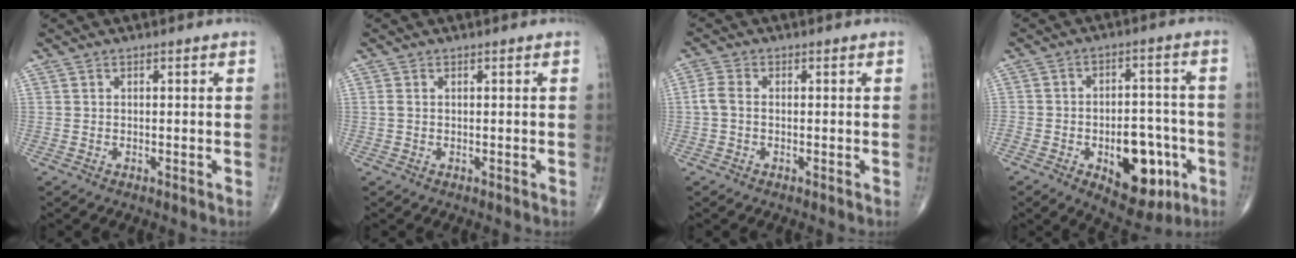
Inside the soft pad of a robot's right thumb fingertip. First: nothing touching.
{"total": 0.7, "force": [0.1, 0.3, 0.6], "torque": [-0.020, 0.007, 0.006]}
{"total": 2.6, "force": [-0.3, 1.6, 2.1], "torque": [-0.048, 0.004, -0.013]}
{"total": 15.0, "force": [-5.7, 8.2, 11.2], "torque": [-0.113, 0.037, -0.072]}